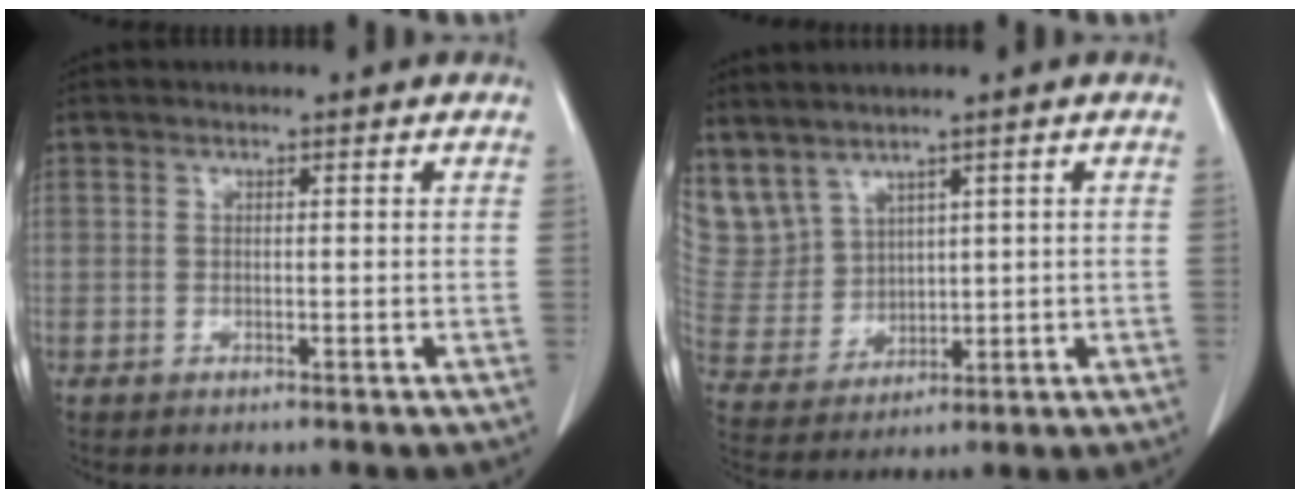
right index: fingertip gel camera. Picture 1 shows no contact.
{"total": 10.2, "force": [6.8, 7.1, 2.8], "torque": [-0.088, 0.027, 0.170]}